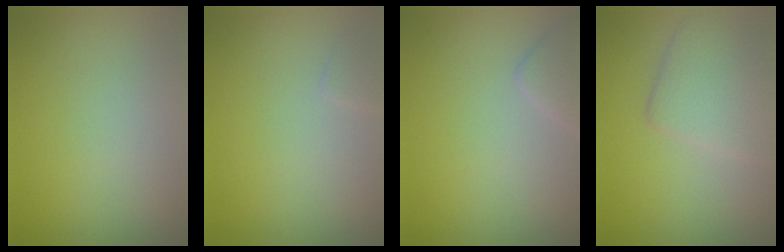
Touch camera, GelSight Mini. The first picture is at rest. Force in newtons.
{"total": 0.7, "press": 0.7, "slide": 0.0}
{"total": 1.7, "press": 1.7, "slide": 0.1}
{"total": 4.6, "press": 4.6, "slide": 0.4}